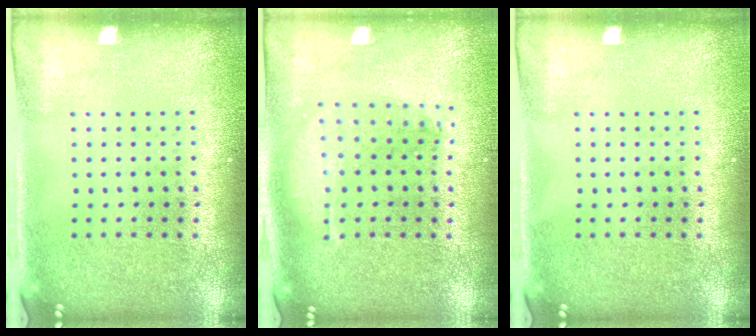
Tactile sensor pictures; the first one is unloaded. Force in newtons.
{"total": 1.6, "press": 1.4, "slide": 0.7}
{"total": 0.0}